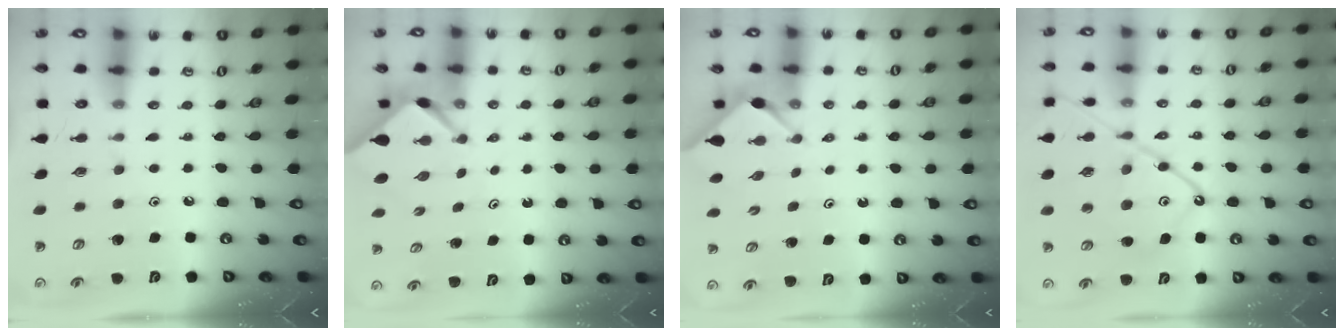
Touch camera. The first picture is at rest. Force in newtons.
{"total": 2.6, "press": 2.5, "slide": 0.3}
{"total": 3.0, "press": 3.0, "slide": 0.3}
{"total": 15.1, "press": 15.0, "slide": 1.4}